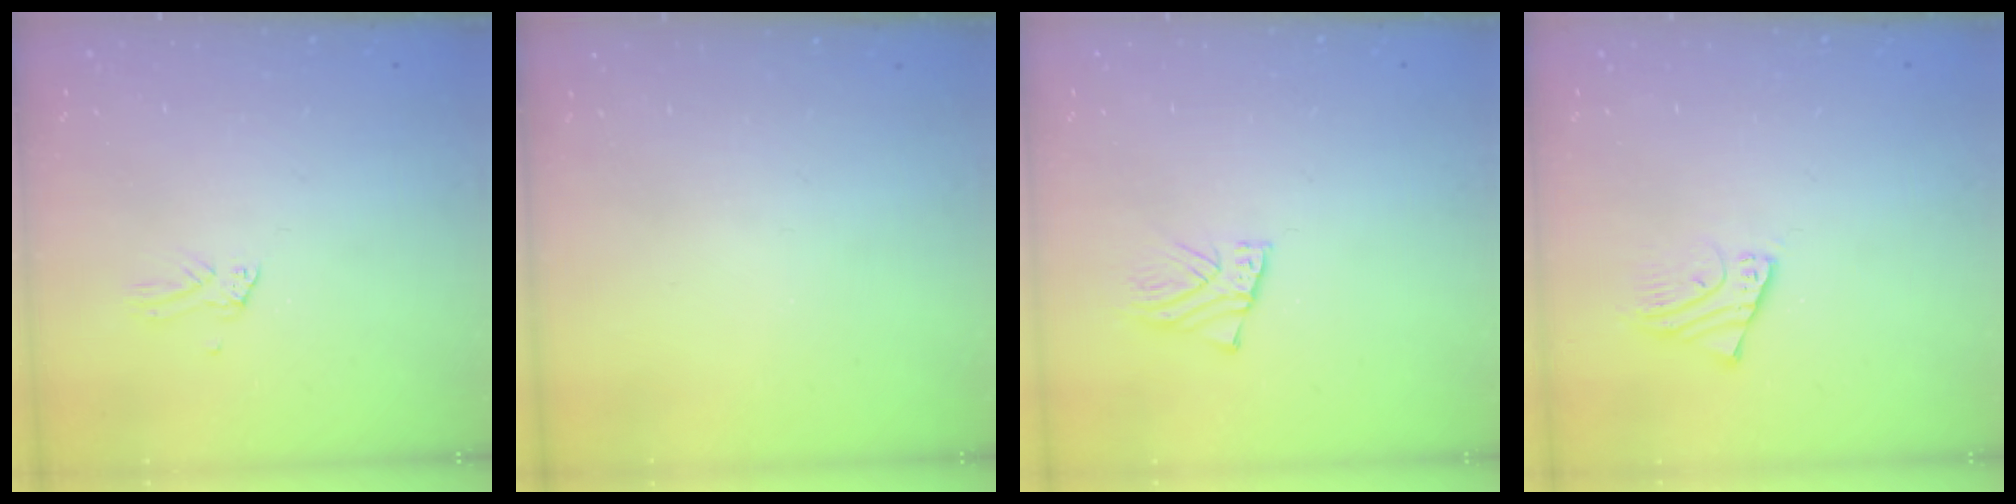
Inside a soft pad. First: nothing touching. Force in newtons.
{"total": 0.0}
{"total": 1.7, "press": 1.7, "slide": 0.1}
{"total": 2.6, "press": 2.6, "slide": 0.2}